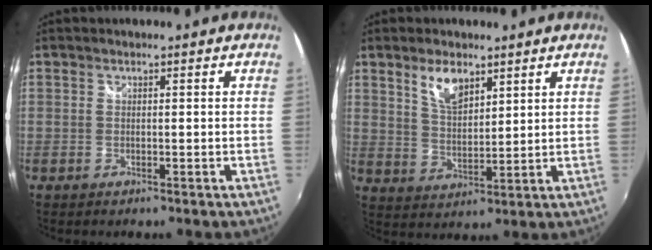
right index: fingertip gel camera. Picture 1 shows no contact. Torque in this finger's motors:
{"motor_torque": [0.16, 0.12, 0.27, 0.07]}